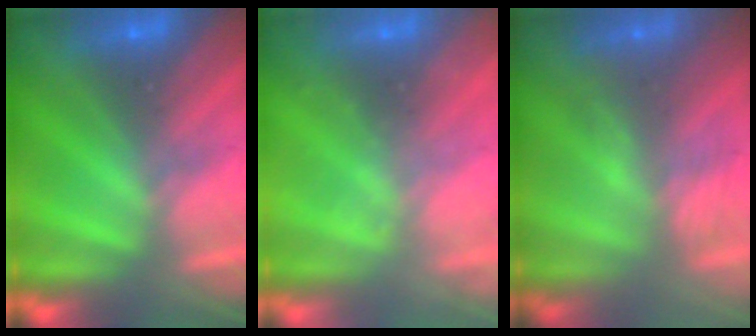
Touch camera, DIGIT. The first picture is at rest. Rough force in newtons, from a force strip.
{"total": 2.4}
{"total": 3.7}